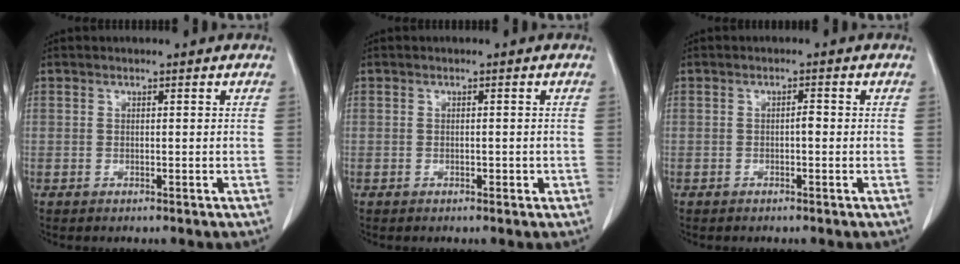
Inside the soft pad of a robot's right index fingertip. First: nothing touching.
{"total": 0.8, "force": [-0.3, 0.5, 0.5], "torque": [-0.004, 0.003, -0.001]}
{"total": 1.0, "force": [-0.2, 0.3, 0.9], "torque": [-0.013, 0.004, -0.004]}